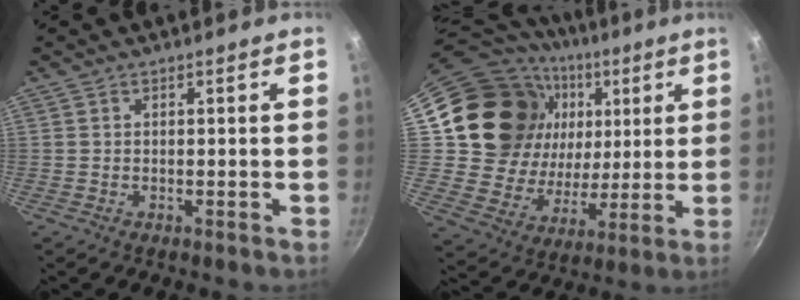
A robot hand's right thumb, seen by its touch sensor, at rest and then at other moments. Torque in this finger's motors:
{"motor_torque": [0.84, 2.59, 0.51, -0.39, 0.15]}